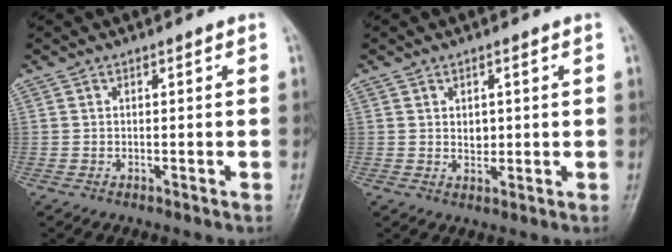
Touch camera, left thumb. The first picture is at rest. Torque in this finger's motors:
{"motor_torque": [-0.06, 0.02, 0.08, 0.00, 0.02]}